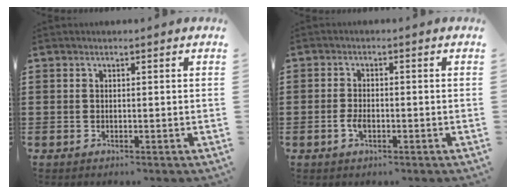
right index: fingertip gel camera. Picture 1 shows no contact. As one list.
[{"total": 2.3, "force": [-0.8, 1.2, 1.8], "torque": [-0.049, -0.005, -0.019]}]